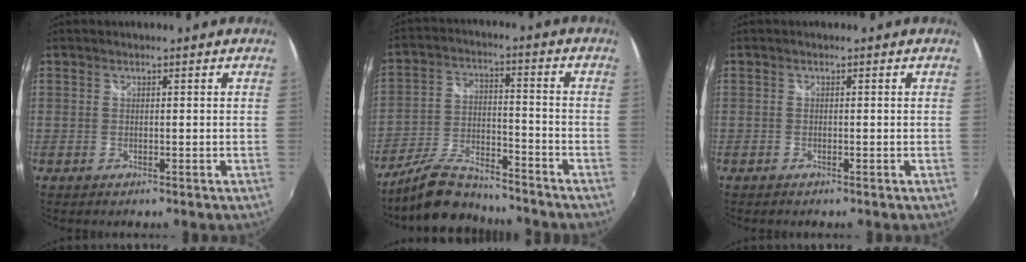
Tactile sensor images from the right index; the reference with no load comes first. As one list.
[{"total": 12.1, "force": [-10.8, 3.0, 4.6], "torque": [-0.107, -0.002, -0.194]}, {"total": 0.6, "force": [-0.5, 0.2, 0.0], "torque": [-0.003, -0.003, -0.014]}]